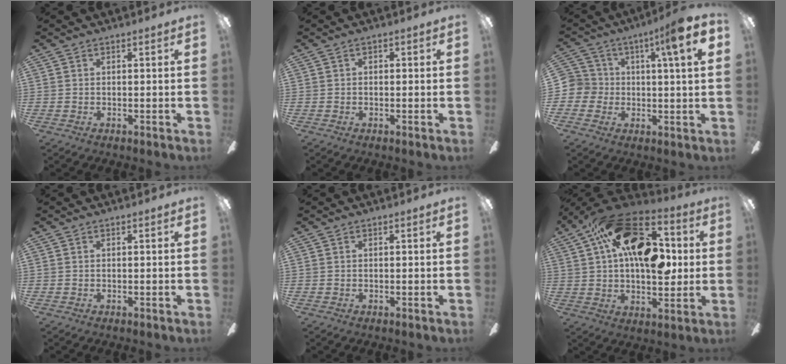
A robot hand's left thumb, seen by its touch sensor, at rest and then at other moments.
{"total": 0.8, "force": [-0.2, 0.7, 0.3], "torque": [-0.005, 0.005, -0.005]}
{"total": 8.6, "force": [2.9, 4.5, 6.8], "torque": [-0.098, -0.005, 0.040]}
{"total": 0.0}
{"total": 0.0}
{"total": 24.3, "force": [7.0, 13.5, 19.0], "torque": [-0.314, -0.011, 0.114]}